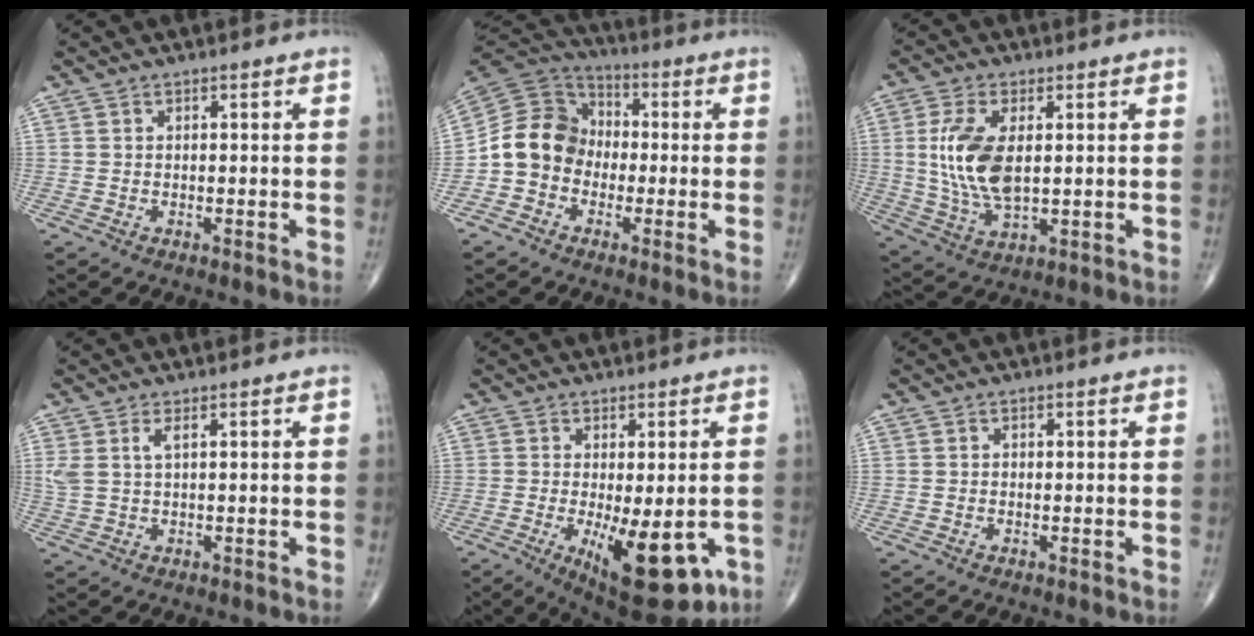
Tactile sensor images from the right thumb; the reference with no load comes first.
{"total": 11.2, "force": [-2.3, 9.6, 5.3], "torque": [-0.084, 0.047, -0.056]}
{"total": 11.9, "force": [1.4, 5.8, 10.3], "torque": [-0.214, -0.011, 0.034]}
{"total": 3.2, "force": [1.2, 1.1, 2.8], "torque": [-0.076, 0.006, 0.033]}
{"total": 14.4, "force": [-4.4, 5.6, 12.5], "torque": [-0.161, -0.018, -0.045]}
{"total": 0.0}